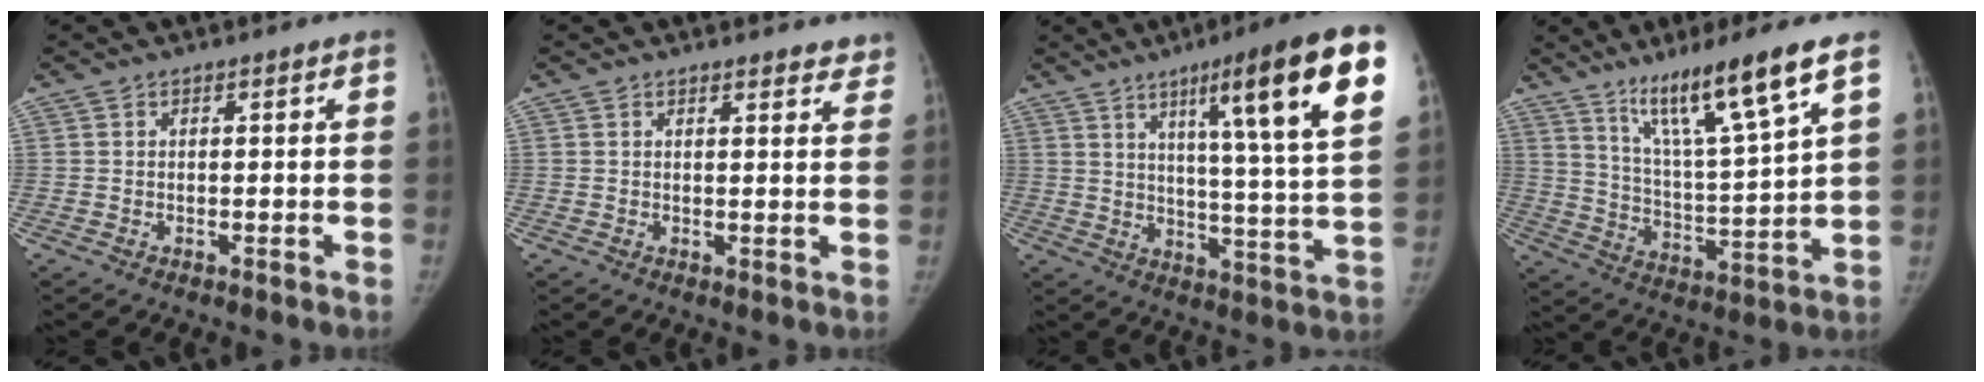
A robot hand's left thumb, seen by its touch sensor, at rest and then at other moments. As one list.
[{"total": 3.4, "force": [3.1, 1.0, 1.1], "torque": [0.008, -0.009, 0.031]}, {"total": 21.3, "force": [10.0, 2.2, 18.7], "torque": [-0.251, -0.025, 0.143]}, {"total": 15.9, "force": [10.0, 0.7, 12.3], "torque": [-0.210, -0.056, 0.180]}]